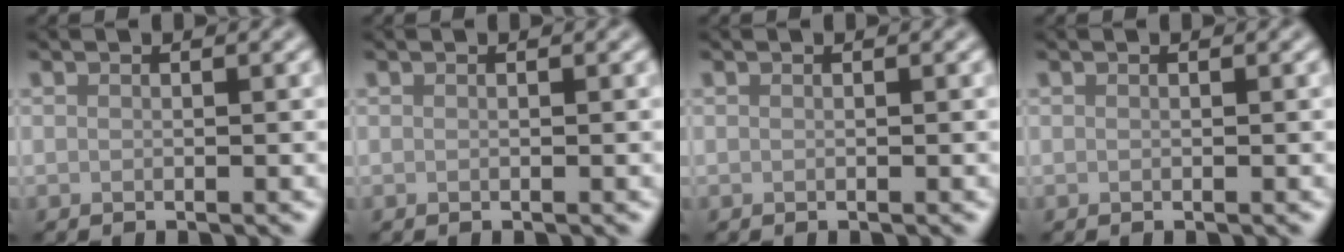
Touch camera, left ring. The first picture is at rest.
{"total": 0.0}
{"total": 0.0}
{"total": 0.0}